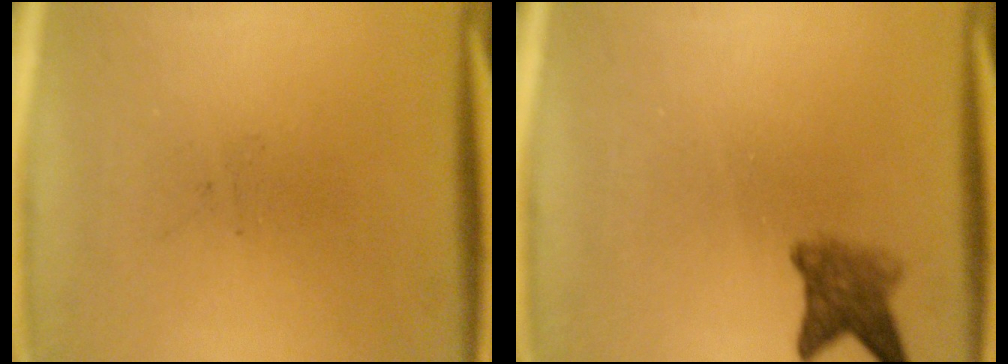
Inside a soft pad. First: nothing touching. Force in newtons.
{"total": 3.8}